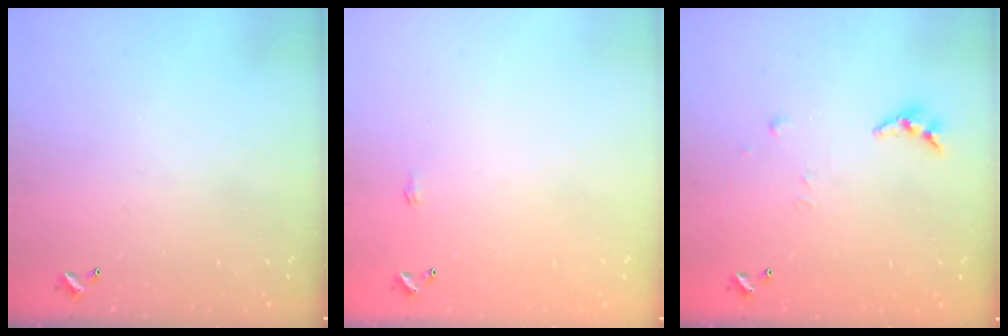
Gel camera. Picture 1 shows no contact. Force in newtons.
{"total": 0.6, "press": 0.6, "slide": 0.2}
{"total": 4.7, "press": 4.7, "slide": 0.3}